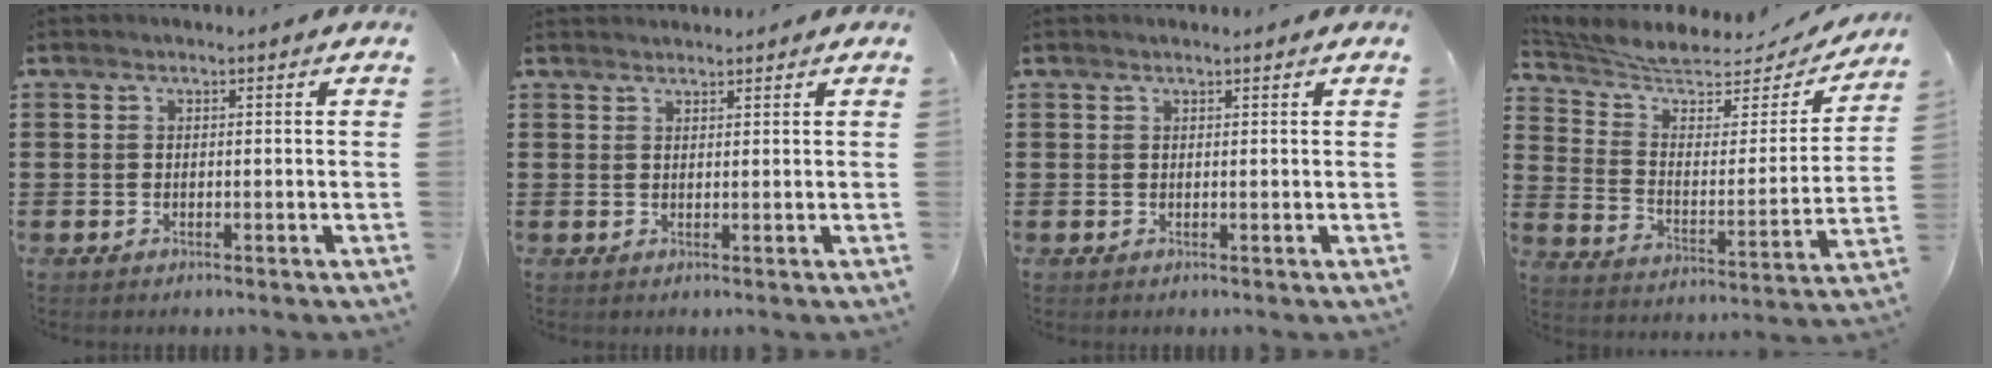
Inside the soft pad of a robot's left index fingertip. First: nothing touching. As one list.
[{"total": 1.4, "force": [1.3, 0.2, 0.1], "torque": [-0.003, 0.001, 0.026]}, {"total": 0.5, "force": [0.5, 0.0, 0.2], "torque": [-0.005, 0.000, 0.010]}, {"total": 6.3, "force": [5.5, 1.9, 2.5], "torque": [-0.078, -0.037, 0.092]}]